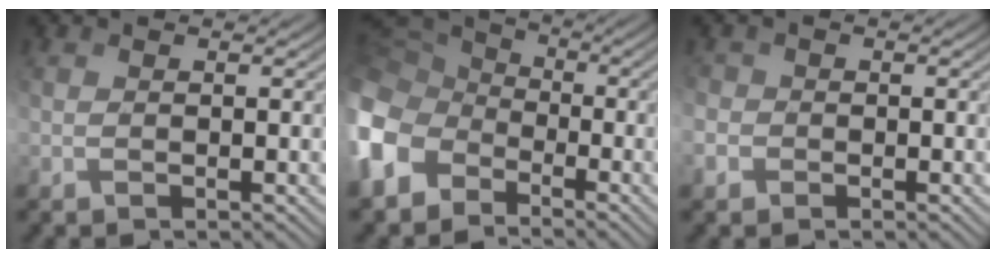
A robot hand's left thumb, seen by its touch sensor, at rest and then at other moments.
{"total": 12.9, "force": [-5.1, 9.5, 7.0], "torque": [-0.231, -0.034, -0.109]}
{"total": 2.3, "force": [-0.9, 2.1, 0.4], "torque": [-0.018, -0.004, -0.022]}